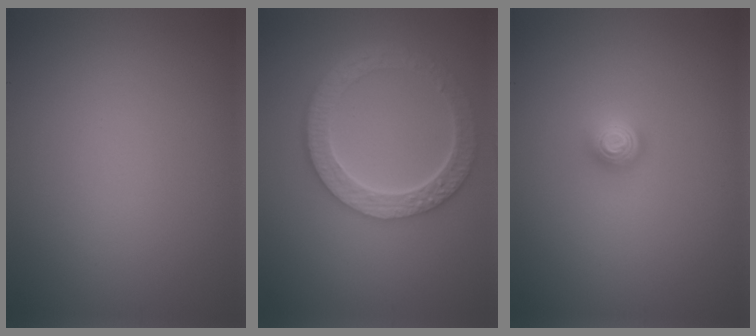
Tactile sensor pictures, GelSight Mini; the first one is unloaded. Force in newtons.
{"total": 6.1, "press": 4.5, "slide": 4.0}
{"total": 1.7, "press": 1.3, "slide": 1.1}